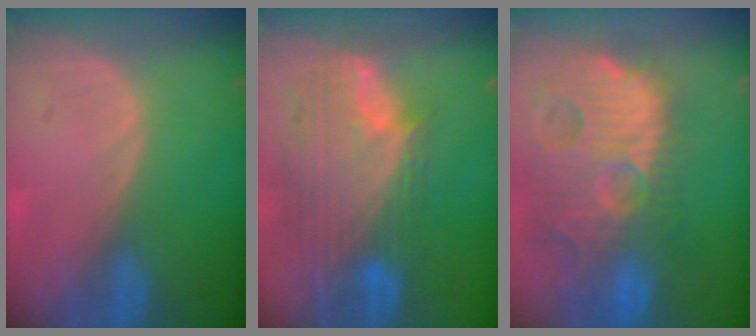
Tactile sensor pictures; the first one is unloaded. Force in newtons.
{"total": 12.0, "press": 10.1, "slide": 6.4}
{"total": 14.7, "press": 12.6, "slide": 7.6}